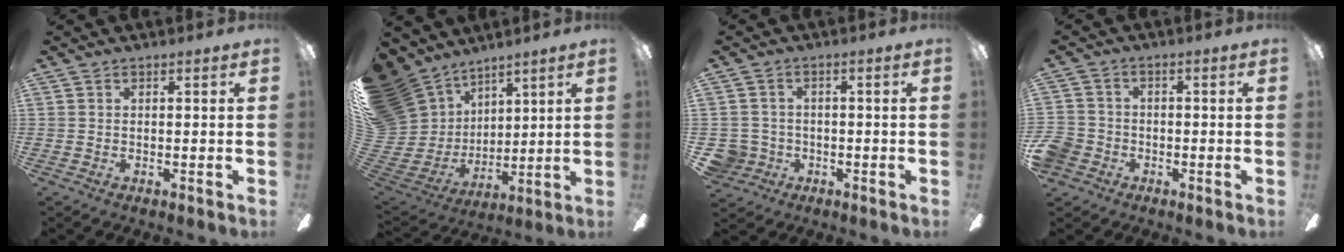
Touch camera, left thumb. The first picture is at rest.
{"total": 19.1, "force": [8.8, 15.4, 7.1], "torque": [-0.192, -0.062, 0.191]}
{"total": 4.8, "force": [-1.2, 4.6, 0.7], "torque": [-0.041, 0.006, -0.023]}
{"total": 5.3, "force": [-2.2, 4.5, 1.6], "torque": [-0.055, 0.015, -0.044]}